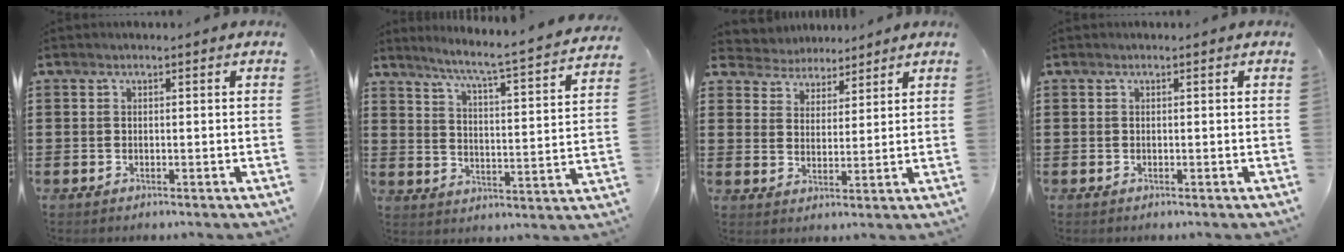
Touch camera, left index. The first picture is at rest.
{"total": 5.5, "force": [4.8, -1.0, 2.4], "torque": [-0.070, -0.046, 0.070]}
{"total": 4.0, "force": [3.5, 1.8, -0.6], "torque": [-0.014, -0.012, 0.062]}
{"total": 0.0}